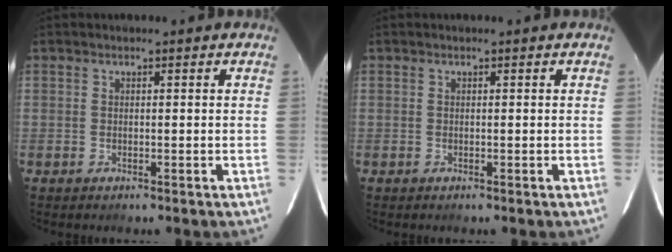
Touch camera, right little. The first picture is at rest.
{"total": 0.0}